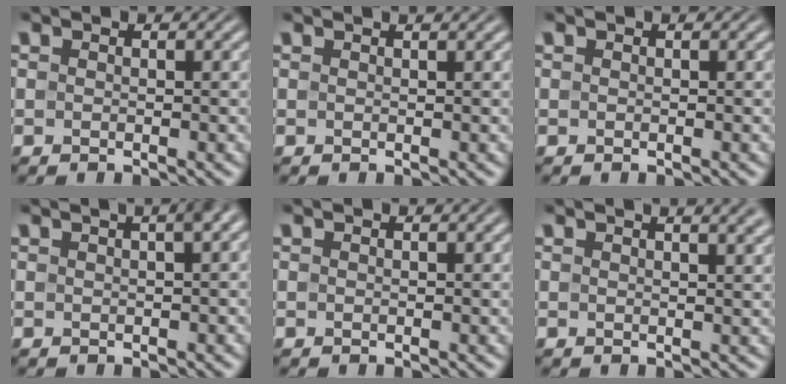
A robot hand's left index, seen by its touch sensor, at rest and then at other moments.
{"total": 1.2, "force": [0.8, 0.4, 0.8], "torque": [-0.008, -0.003, 0.002]}
{"total": 0.0}
{"total": 5.3, "force": [2.1, 2.4, 4.2], "torque": [-0.020, 0.041, 0.003]}
{"total": 0.6, "force": [0.2, 0.2, 0.5], "torque": [-0.005, 0.006, 0.003]}
{"total": 5.1, "force": [3.2, 2.2, 3.4], "torque": [-0.011, 0.033, 0.004]}